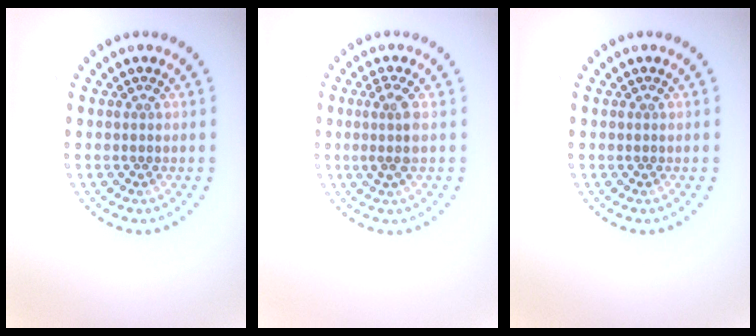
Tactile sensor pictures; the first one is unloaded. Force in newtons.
{"total": 2.0, "press": 1.7, "slide": 1.1}
{"total": 0.0}